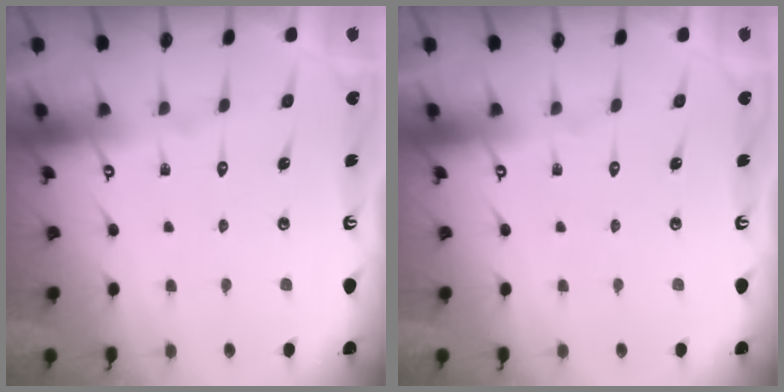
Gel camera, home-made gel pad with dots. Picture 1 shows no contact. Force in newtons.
{"total": 0.0}